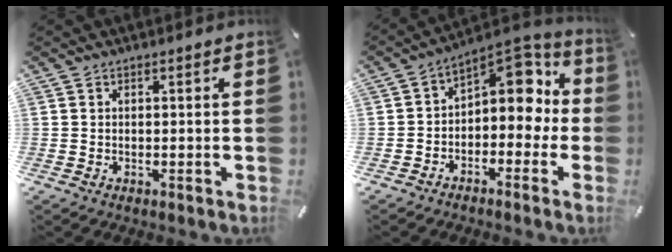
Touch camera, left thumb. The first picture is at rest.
{"total": 9.6, "force": [3.4, 6.7, 6.0], "torque": [-0.068, -0.039, 0.059]}